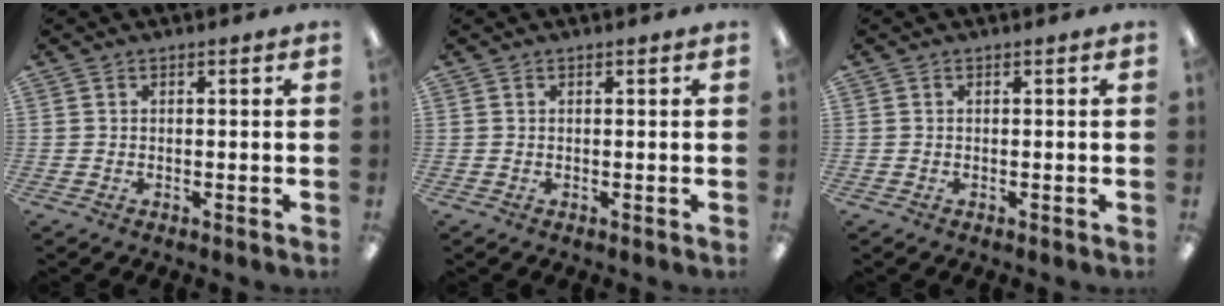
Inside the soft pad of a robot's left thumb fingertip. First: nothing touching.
{"total": 0.0}
{"total": 0.0}